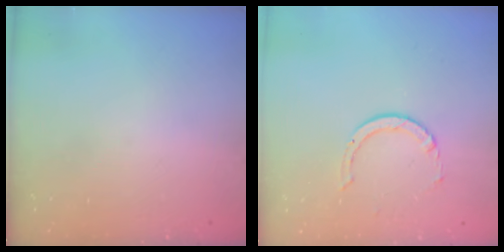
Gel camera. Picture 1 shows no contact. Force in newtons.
{"total": 3.3, "press": 3.3, "slide": 0.3}